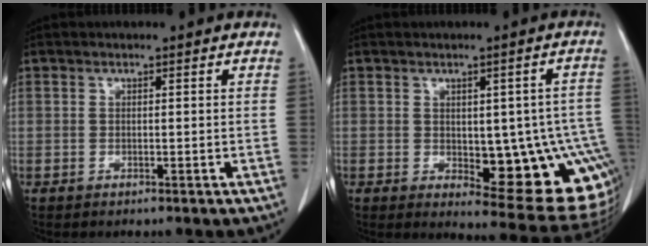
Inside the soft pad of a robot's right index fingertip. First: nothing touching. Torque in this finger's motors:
{"motor_torque": [1.28, -0.83, 0.29, 0.04]}